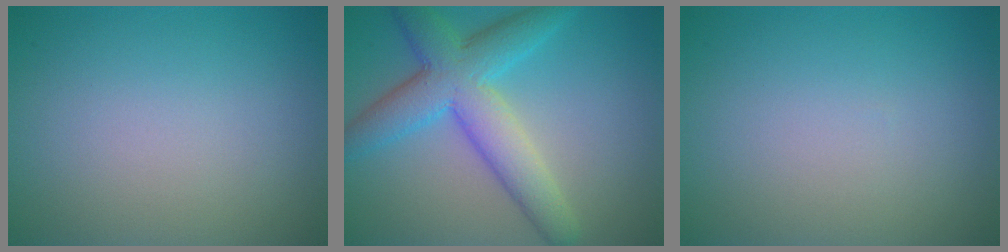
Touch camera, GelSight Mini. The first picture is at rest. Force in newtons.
{"total": 6.9, "press": 6.9, "slide": 0.2}
{"total": 0.0}